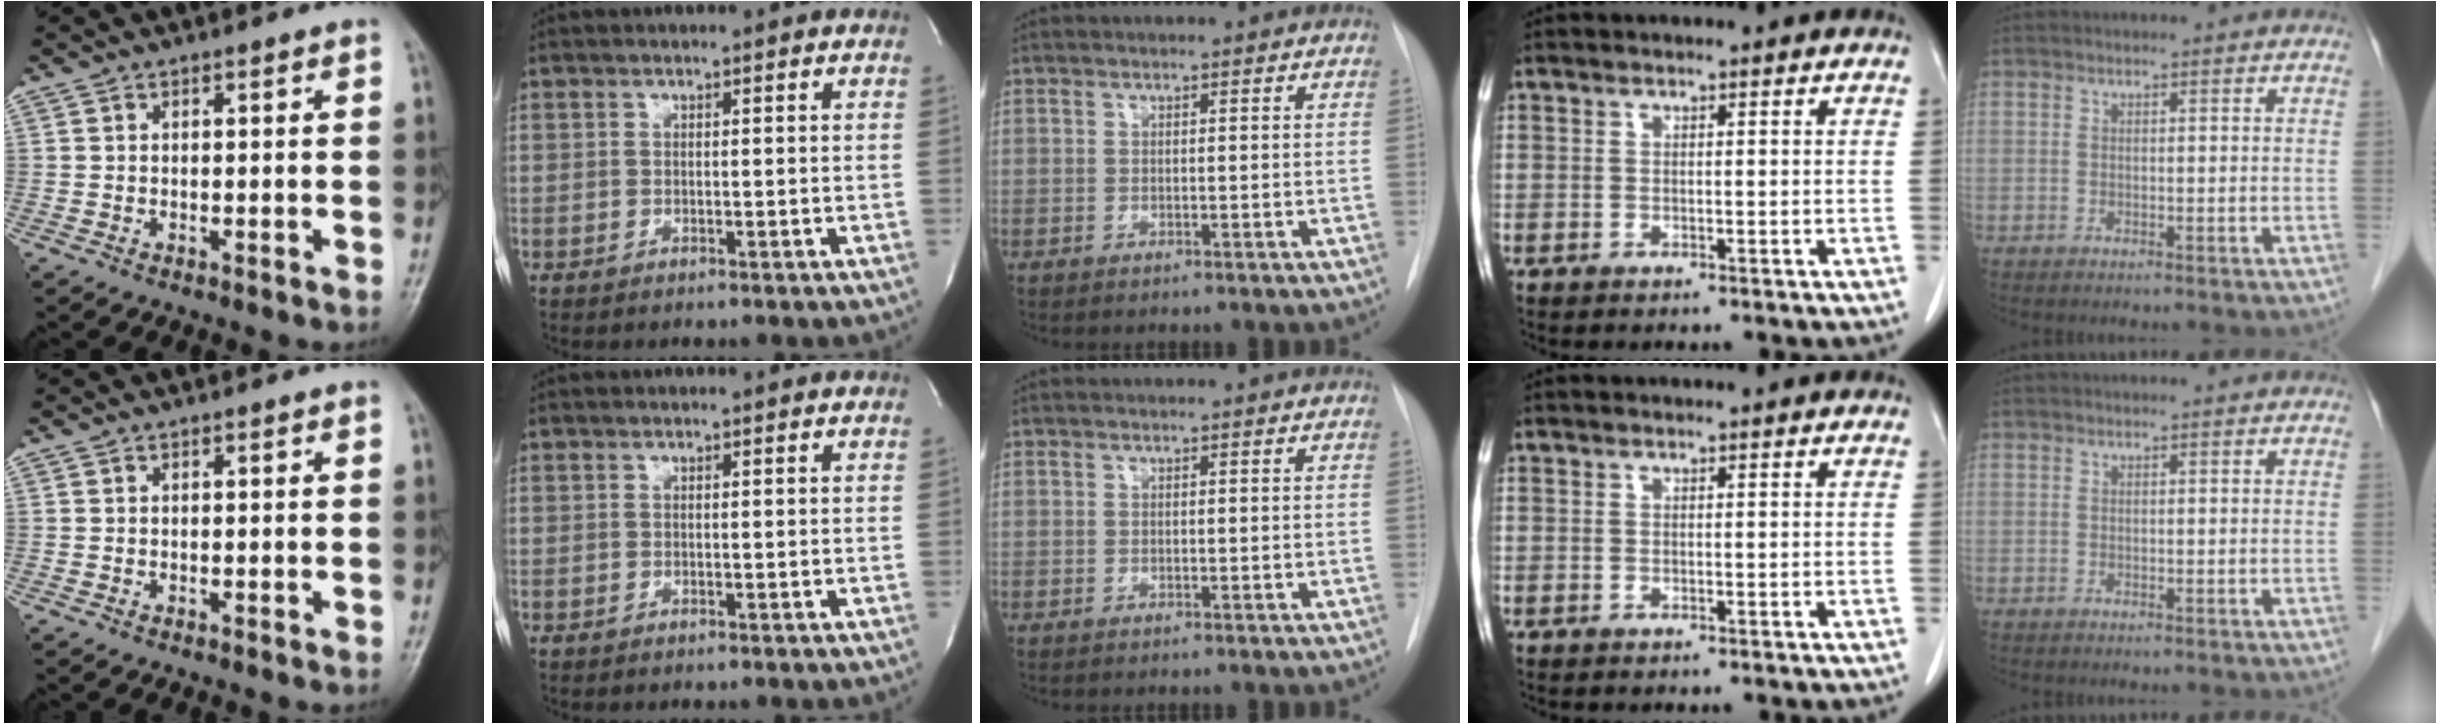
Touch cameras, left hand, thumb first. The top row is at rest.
{}